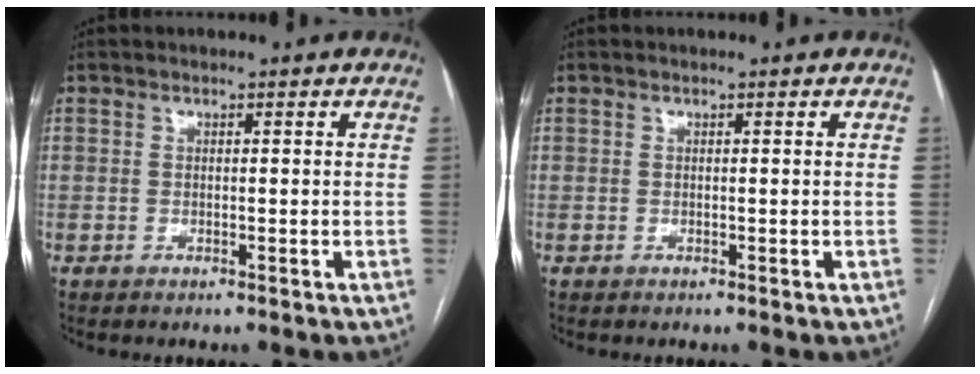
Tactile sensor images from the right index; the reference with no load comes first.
{"total": 0.0}